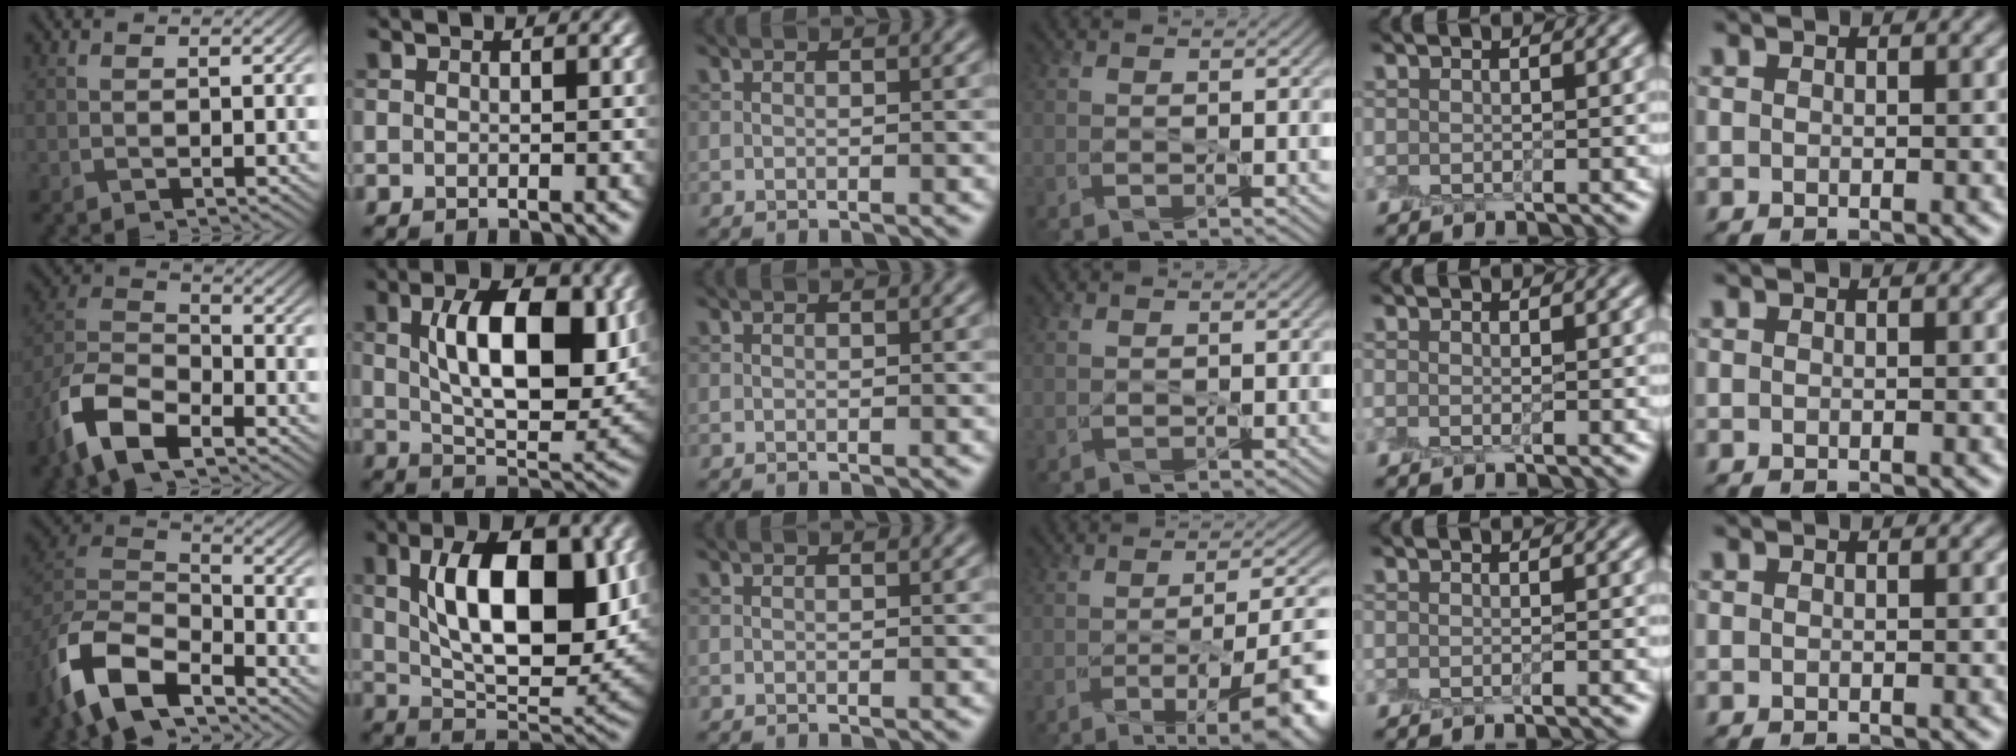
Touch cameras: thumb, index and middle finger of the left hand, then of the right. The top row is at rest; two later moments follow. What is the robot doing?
{"motion": "peel", "object": "shipping label"}